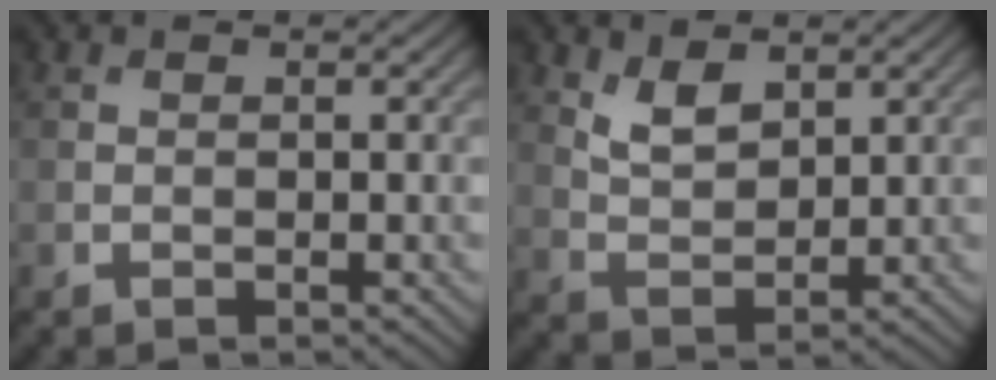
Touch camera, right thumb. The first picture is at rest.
{"total": 3.7, "force": [2.3, 1.9, 2.3], "torque": [-0.053, -0.009, 0.050]}